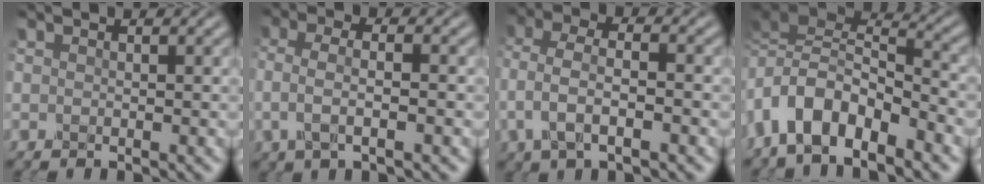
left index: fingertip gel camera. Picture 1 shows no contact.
{"total": 3.6, "force": [-0.6, 1.3, 3.3], "torque": [-0.072, 0.005, -0.016]}
{"total": 4.7, "force": [-1.3, 2.3, 3.9], "torque": [-0.087, 0.008, -0.030]}
{"total": 8.3, "force": [-3.5, 3.9, 6.5], "torque": [-0.112, 0.013, -0.078]}